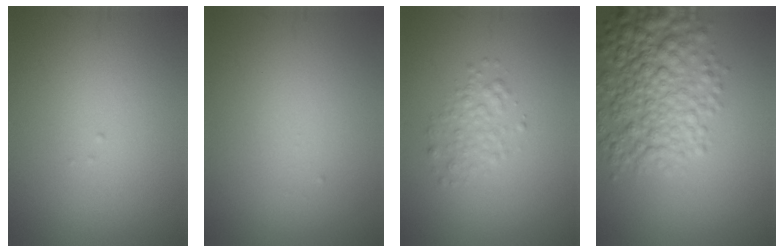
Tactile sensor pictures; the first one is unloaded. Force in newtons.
{"total": 0.0}
{"total": 2.0, "press": 2.0, "slide": 0.1}
{"total": 7.2, "press": 7.2, "slide": 0.2}